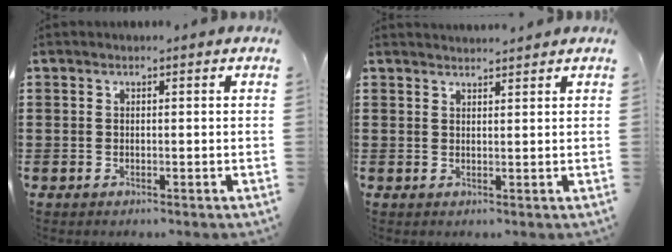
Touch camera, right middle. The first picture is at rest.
{"total": 1.7, "force": [1.6, 0.0, 0.1], "torque": [-0.005, 0.003, 0.032]}